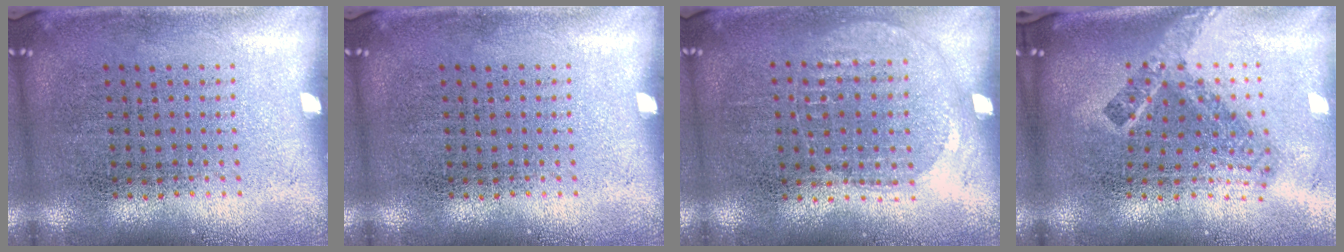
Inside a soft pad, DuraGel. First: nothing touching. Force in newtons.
{"total": 0.0}
{"total": 1.0, "press": 0.9, "slide": 0.4}
{"total": 2.5, "press": 1.6, "slide": 1.9}